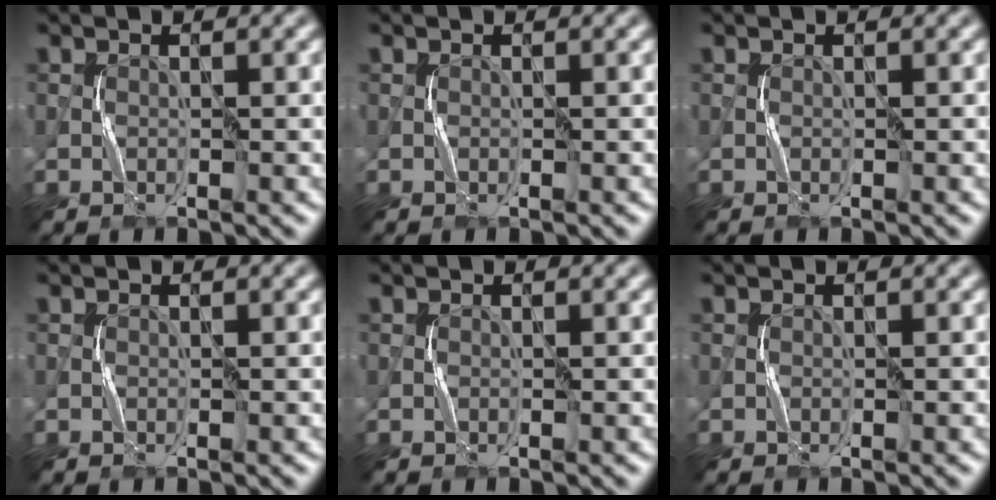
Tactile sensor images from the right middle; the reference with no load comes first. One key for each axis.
{"total": 0.0}
{"total": 0.0}
{"total": 0.0}
{"total": 0.0}
{"total": 0.0}